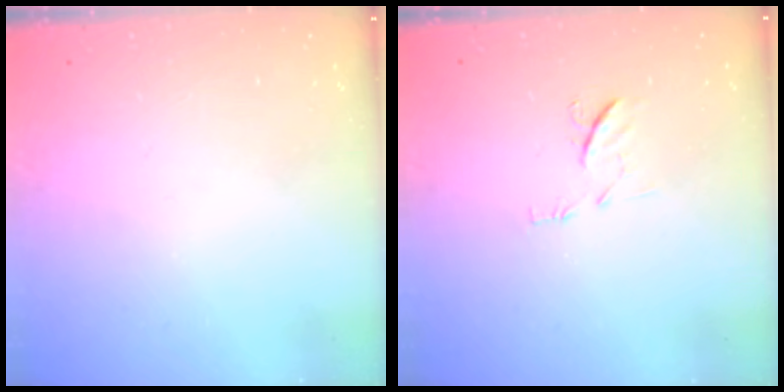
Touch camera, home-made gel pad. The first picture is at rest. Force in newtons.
{"total": 6.5, "press": 6.5, "slide": 0.7}